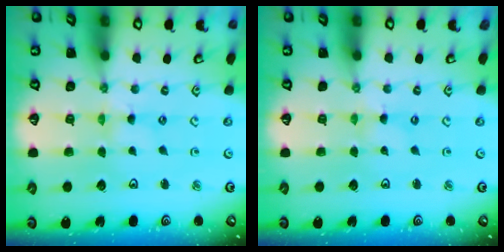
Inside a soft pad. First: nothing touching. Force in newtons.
{"total": 0.0}